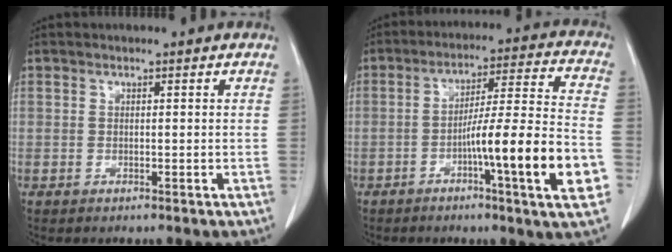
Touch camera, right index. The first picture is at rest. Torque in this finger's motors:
{"motor_torque": [1.63, -0.51, 0.86, 0.21]}